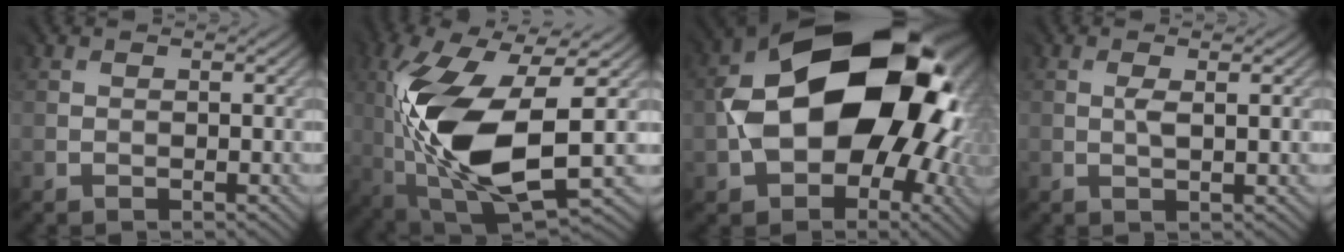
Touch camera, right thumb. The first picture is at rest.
{"total": 14.5, "force": [-1.4, 6.1, 13.1], "torque": [-0.293, -0.015, -0.025]}
{"total": 19.0, "force": [0.4, 12.9, 13.9], "torque": [-0.230, -0.022, 0.017]}
{"total": 1.1, "force": [0.3, -0.1, 1.1], "torque": [-0.032, -0.002, 0.010]}